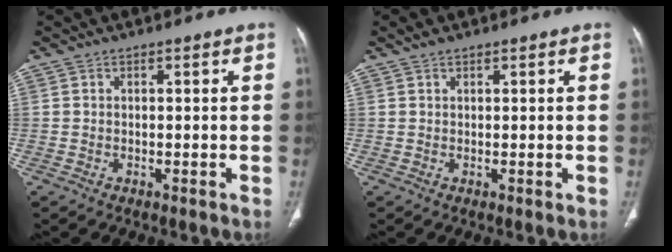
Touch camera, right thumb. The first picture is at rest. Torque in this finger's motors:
{"motor_torque": [-0.68, 0.99, 0.51, -0.06, -0.02]}